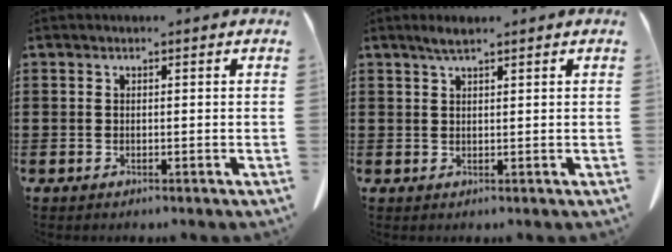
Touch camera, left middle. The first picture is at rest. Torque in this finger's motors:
{"motor_torque": [1.04, 0.23, 0.45, 0.09]}